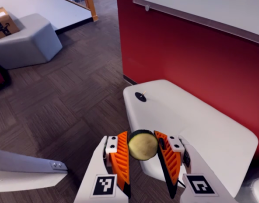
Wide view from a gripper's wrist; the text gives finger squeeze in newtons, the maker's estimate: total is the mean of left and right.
{"total": 11.4, "left": 11.5, "right": 11.3}